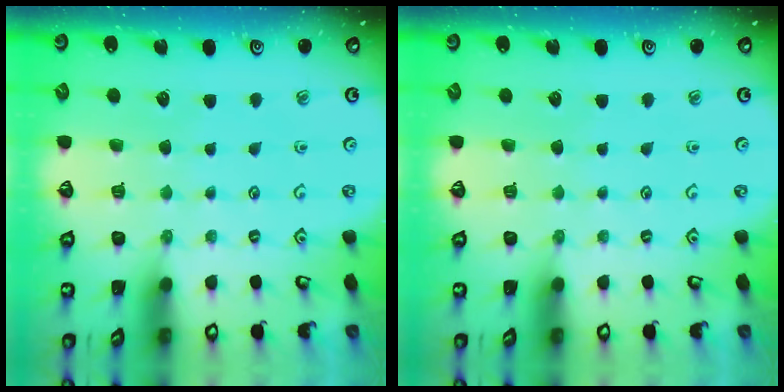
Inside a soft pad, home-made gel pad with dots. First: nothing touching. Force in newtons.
{"total": 0.0}